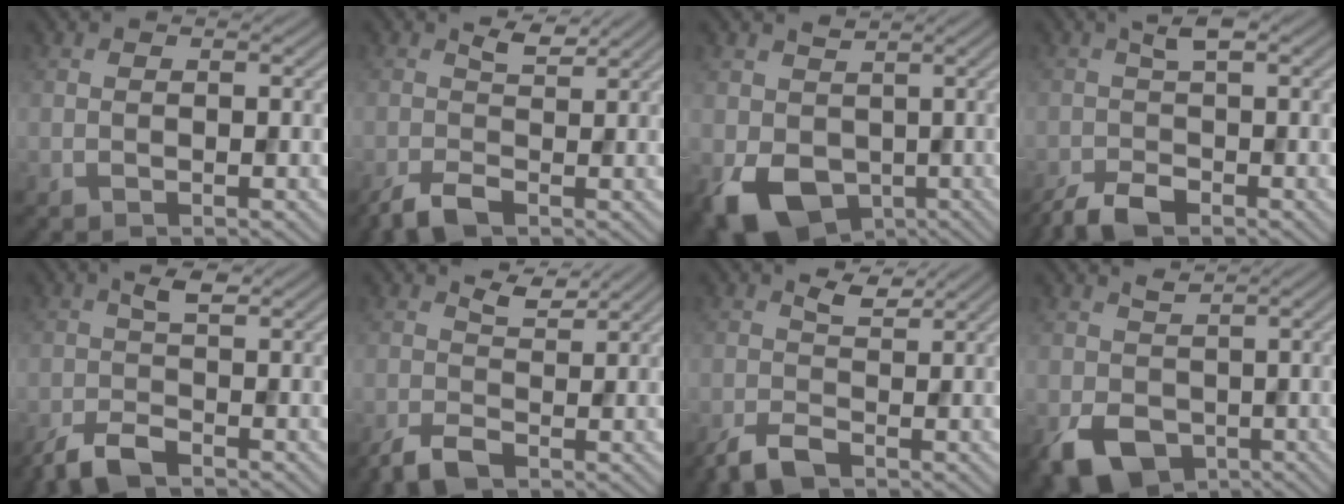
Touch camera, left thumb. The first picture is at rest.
{"total": 3.2, "force": [-0.5, 1.4, 2.8], "torque": [-0.064, -0.002, -0.011]}
{"total": 8.1, "force": [-1.4, 6.2, 4.9], "torque": [-0.109, -0.027, -0.024]}
{"total": 4.0, "force": [-2.0, 1.4, 3.2], "torque": [-0.068, -0.001, -0.046]}
{"total": 3.9, "force": [-2.1, 1.4, 3.0], "torque": [-0.063, 0.000, -0.047]}
{"total": 3.2, "force": [-0.1, 1.7, 2.7], "torque": [-0.062, -0.005, 0.001]}
{"total": 3.6, "force": [-0.7, 1.9, 3.0], "torque": [-0.068, -0.001, -0.015]}
{"total": 5.3, "force": [-1.1, 3.9, 3.4], "torque": [-0.077, -0.015, -0.016]}